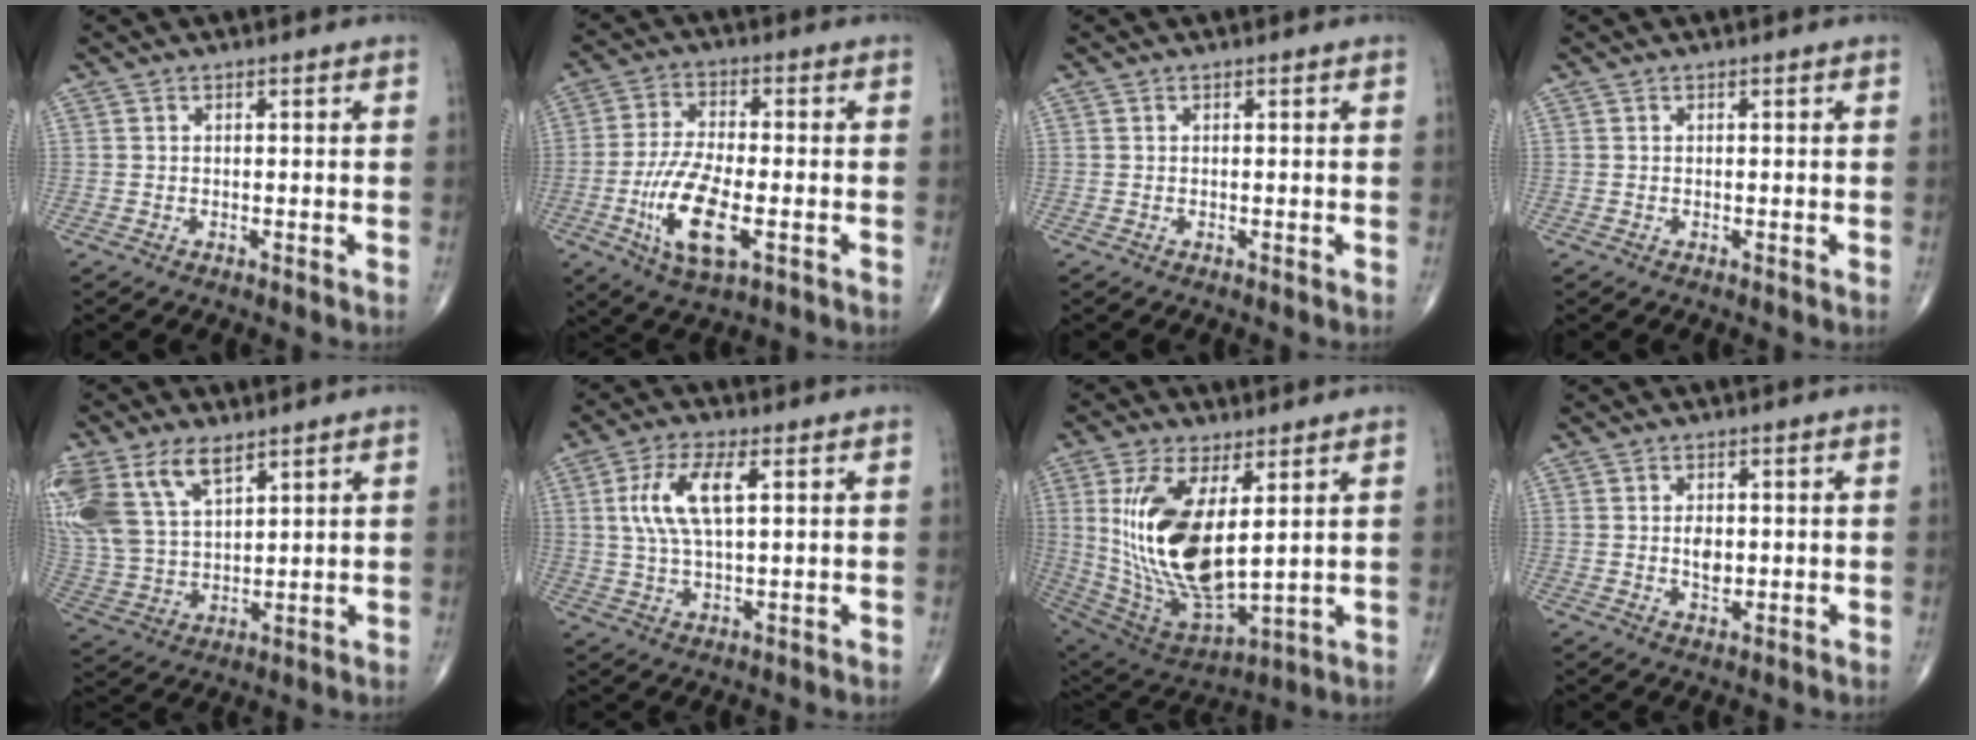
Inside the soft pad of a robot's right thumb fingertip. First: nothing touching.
{"total": 12.3, "force": [-3.7, 4.7, 10.8], "torque": [-0.214, 0.003, -0.066]}
{"total": 0.0}
{"total": 0.0}
{"total": 18.6, "force": [9.6, 10.4, 12.0], "torque": [-0.277, -0.006, 0.195]}
{"total": 9.6, "force": [2.4, 3.7, 8.5], "torque": [-0.182, 0.003, 0.048]}
{"total": 20.9, "force": [3.9, 9.4, 18.2], "torque": [-0.361, -0.029, 0.092]}
{"total": 3.5, "force": [0.1, 2.2, 2.7], "torque": [-0.037, -0.003, 0.005]}